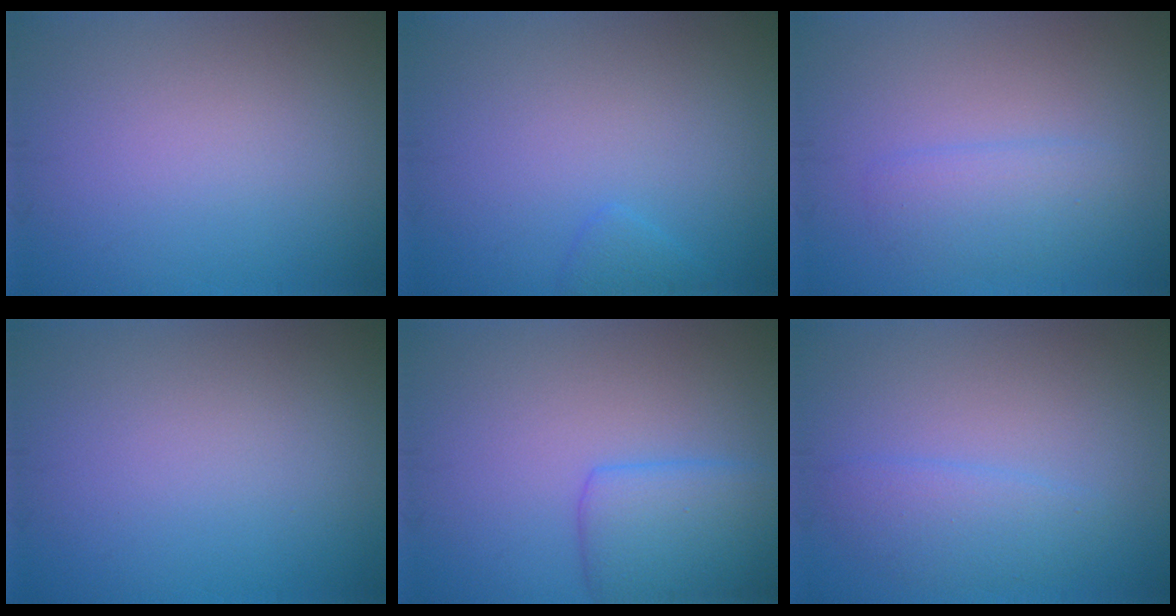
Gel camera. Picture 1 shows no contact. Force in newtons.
{"total": 1.0, "press": 1.0, "slide": 0.1}
{"total": 2.2, "press": 2.2, "slide": 0.1}
{"total": 0.0}
{"total": 4.2, "press": 4.2, "slide": 0.2}
{"total": 2.3, "press": 2.3, "slide": 0.0}